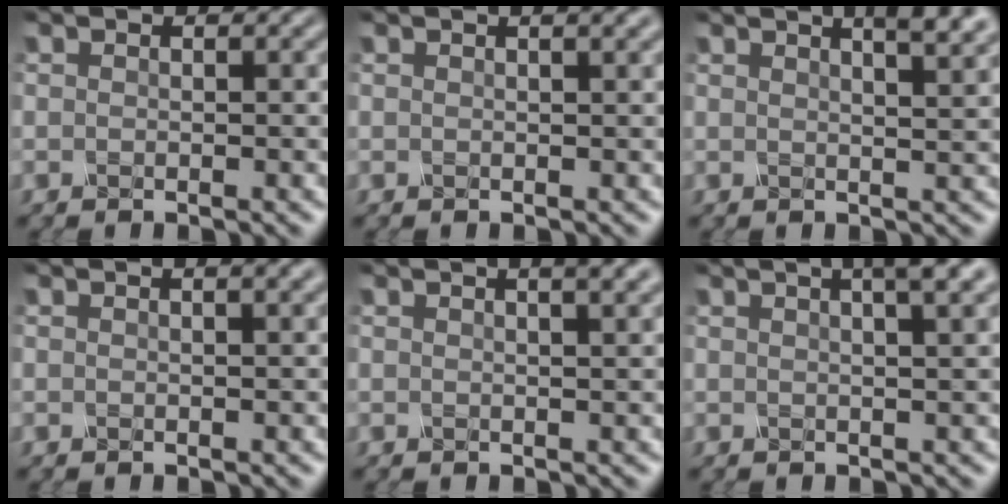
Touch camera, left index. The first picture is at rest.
{"total": 2.4, "force": [1.4, 0.8, 1.8], "torque": [-0.009, 0.006, 0.006]}
{"total": 5.3, "force": [3.5, 1.6, 3.7], "torque": [-0.023, 0.029, 0.018]}
{"total": 2.7, "force": [1.6, 1.0, 2.0], "torque": [-0.008, 0.009, 0.004]}
{"total": 5.0, "force": [2.9, 2.0, 3.5], "torque": [-0.019, 0.030, 0.002]}
{"total": 5.3, "force": [3.0, 1.4, 4.1], "torque": [-0.032, 0.025, 0.014]}